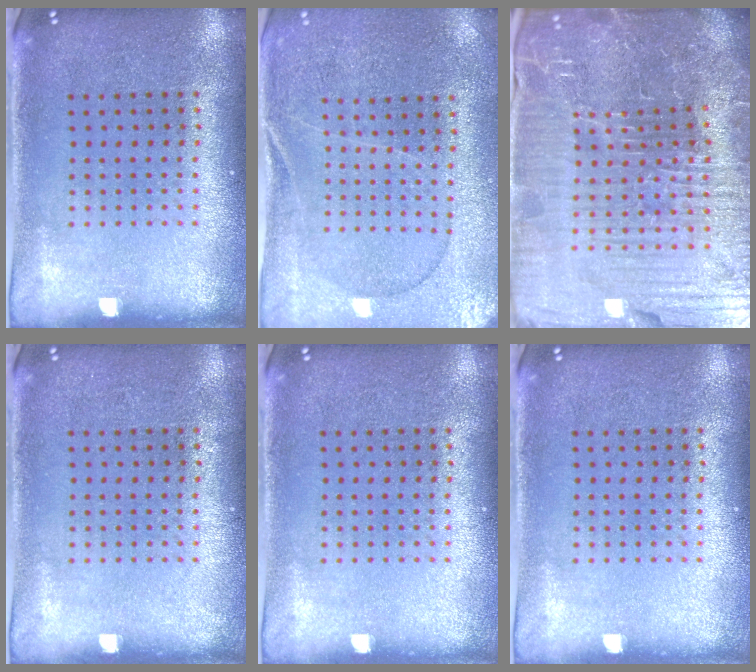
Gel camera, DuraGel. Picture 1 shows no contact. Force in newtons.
{"total": 0.6, "press": 0.5, "slide": 0.3}
{"total": 7.4, "press": 6.6, "slide": 3.3}
{"total": 0.0}
{"total": 0.0}
{"total": 0.0}